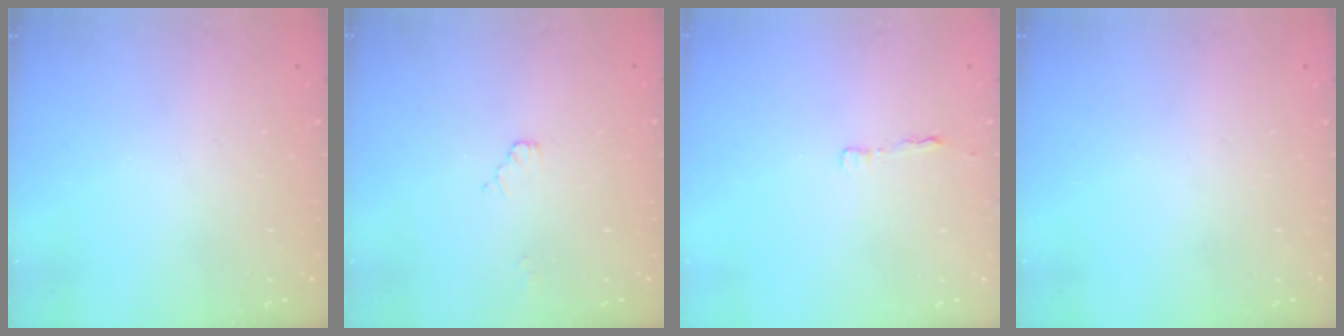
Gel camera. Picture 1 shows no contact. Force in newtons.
{"total": 2.0, "press": 1.9, "slide": 0.3}
{"total": 2.9, "press": 2.9, "slide": 0.4}
{"total": 0.0}